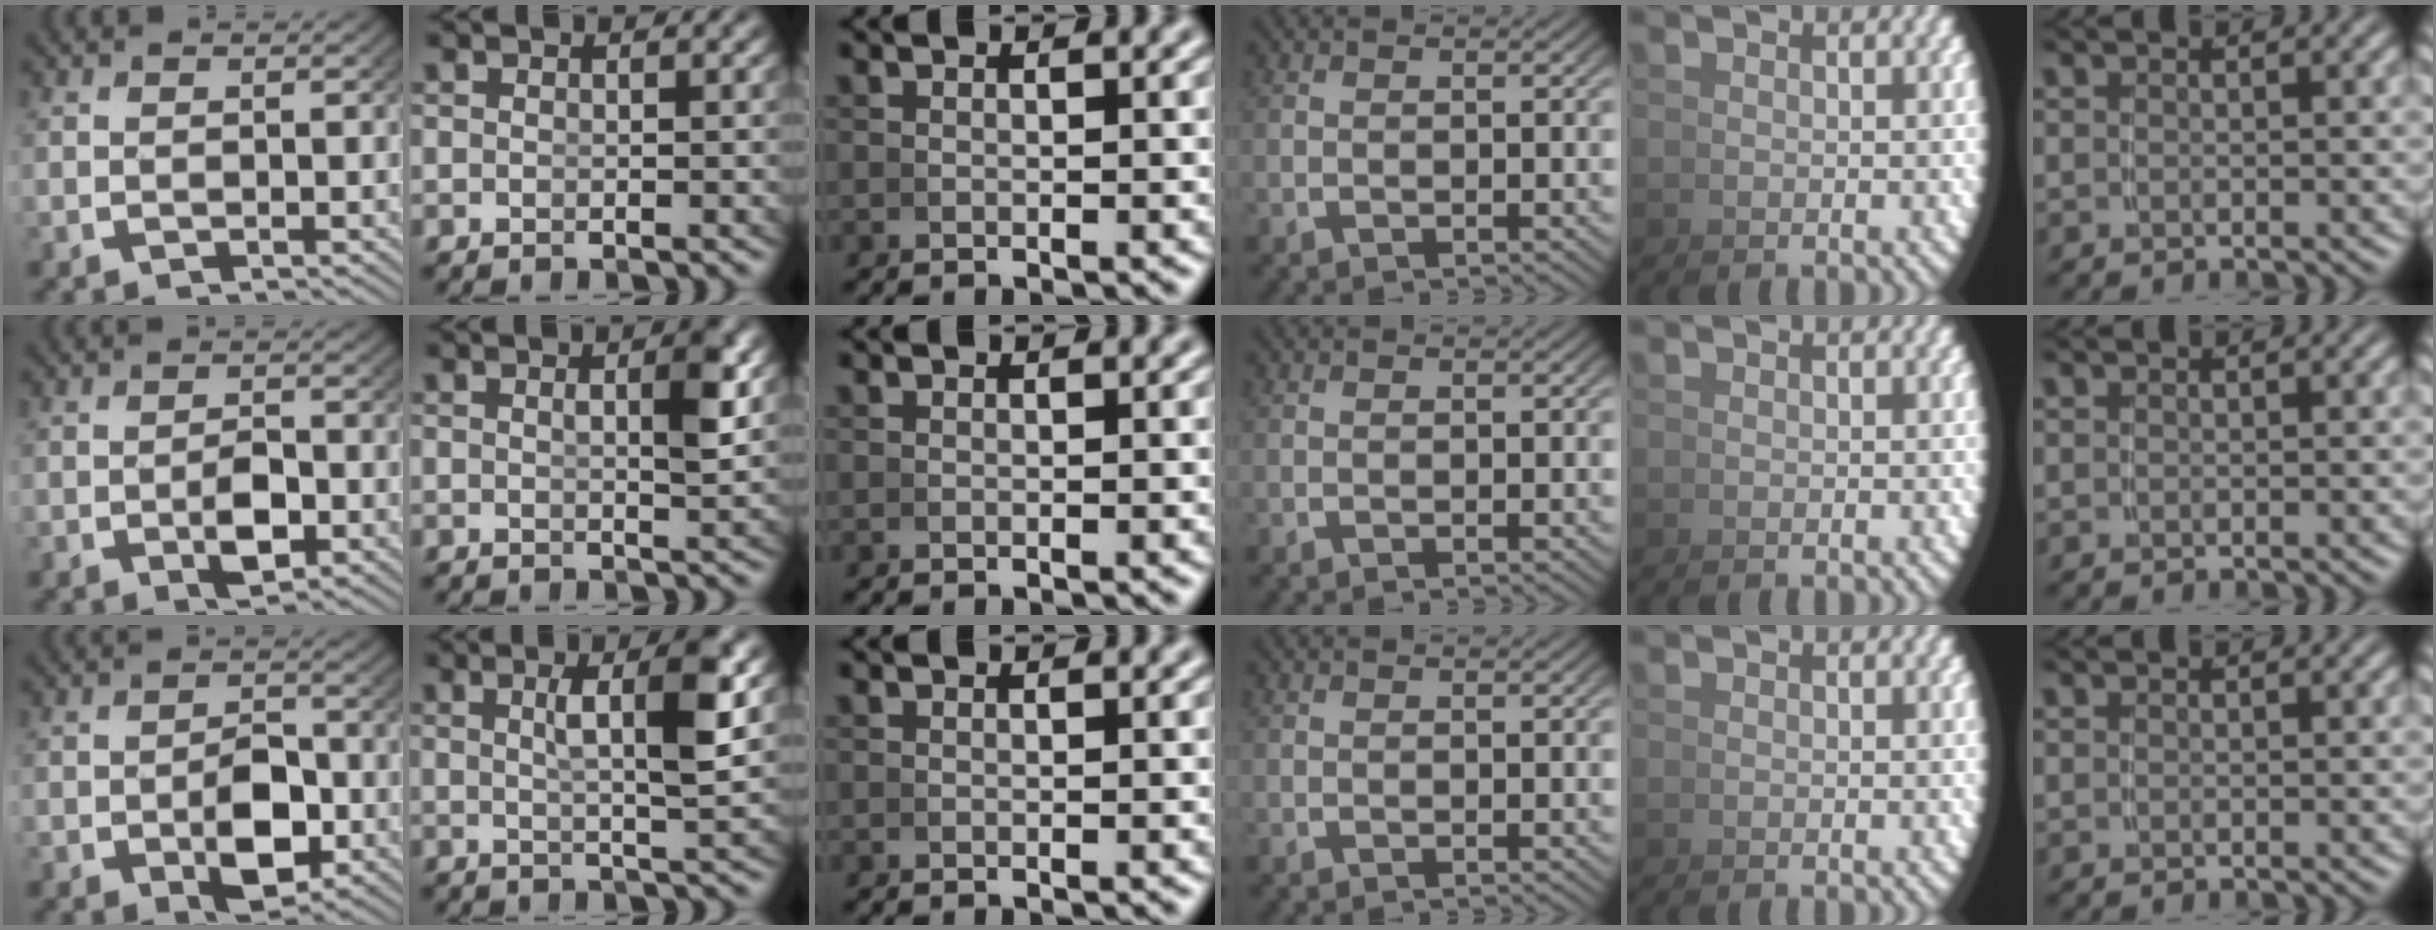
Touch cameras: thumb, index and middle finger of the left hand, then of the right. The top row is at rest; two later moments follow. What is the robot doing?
{"motion": "grasp_and_lifting", "object": "pen"}